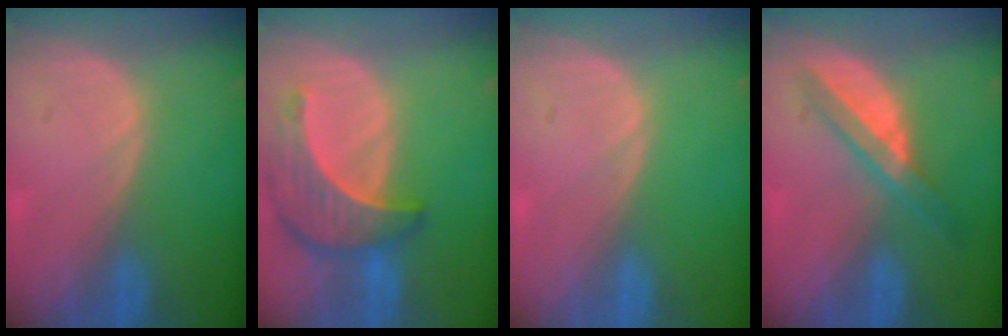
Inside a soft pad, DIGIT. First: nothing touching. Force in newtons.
{"total": 8.4, "press": 7.8, "slide": 3.3}
{"total": 0.0}
{"total": 5.9, "press": 5.2, "slide": 2.7}